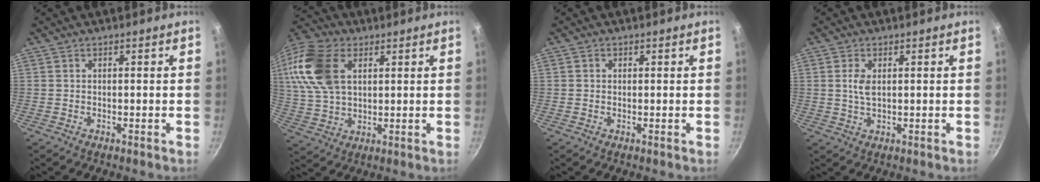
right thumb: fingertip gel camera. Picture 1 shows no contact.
{"total": 17.2, "force": [5.3, 11.2, 12.0], "torque": [-0.240, 0.007, 0.100]}
{"total": 0.6, "force": [0.2, 0.6, 0.1], "torque": [0.001, 0.001, 0.001]}
{"total": 3.1, "force": [0.6, 1.6, 2.6], "torque": [-0.052, -0.004, 0.014]}